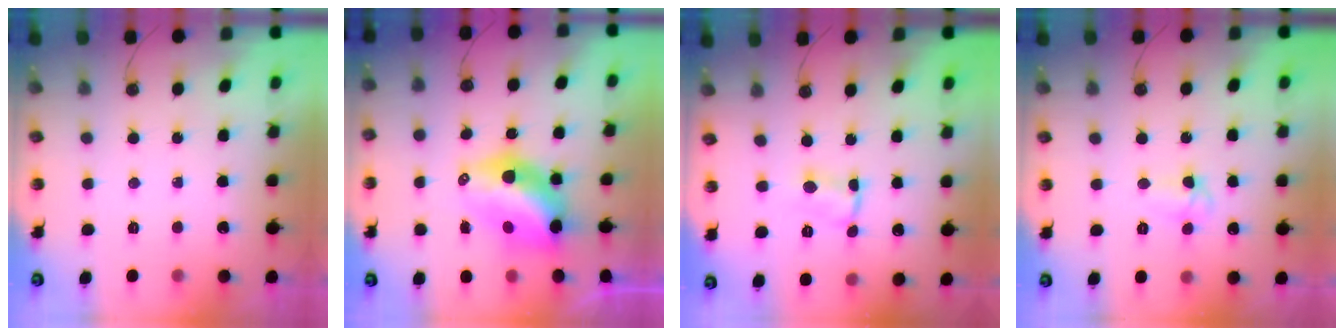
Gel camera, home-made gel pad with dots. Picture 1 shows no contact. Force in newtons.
{"total": 8.8, "press": 8.7, "slide": 1.0}
{"total": 1.5, "press": 1.5, "slide": 0.2}
{"total": 4.0, "press": 3.9, "slide": 0.7}